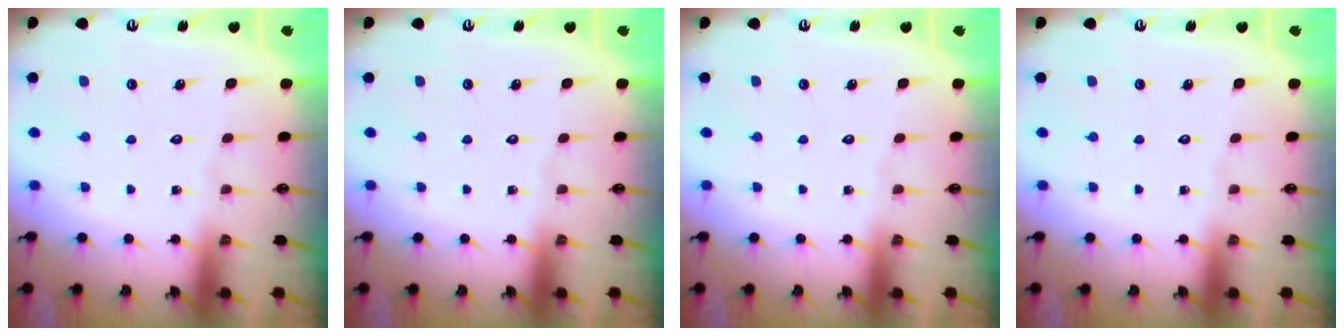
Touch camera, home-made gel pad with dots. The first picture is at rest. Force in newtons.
{"total": 0.0}
{"total": 0.0}
{"total": 0.0}